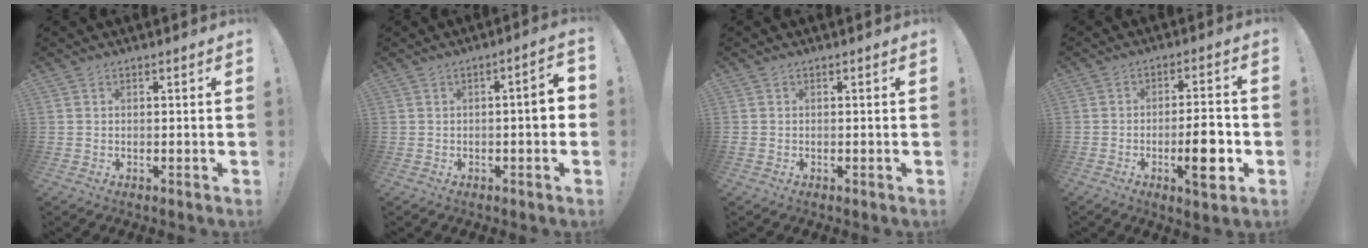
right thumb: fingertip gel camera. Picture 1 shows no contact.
{"total": 4.9, "force": [-0.6, 0.6, 4.8], "torque": [-0.067, 0.001, -0.014]}
{"total": 0.0}
{"total": 11.2, "force": [-3.5, 2.5, 10.4], "torque": [-0.149, 0.005, -0.059]}